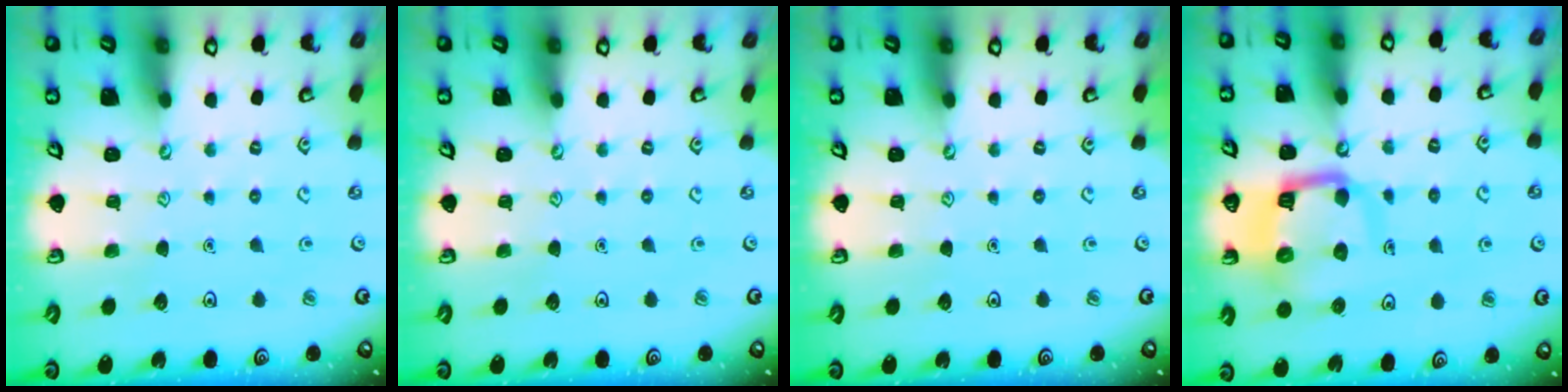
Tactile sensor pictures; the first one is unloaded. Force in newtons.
{"total": 0.0}
{"total": 0.0}
{"total": 11.0, "press": 10.9, "slide": 1.3}